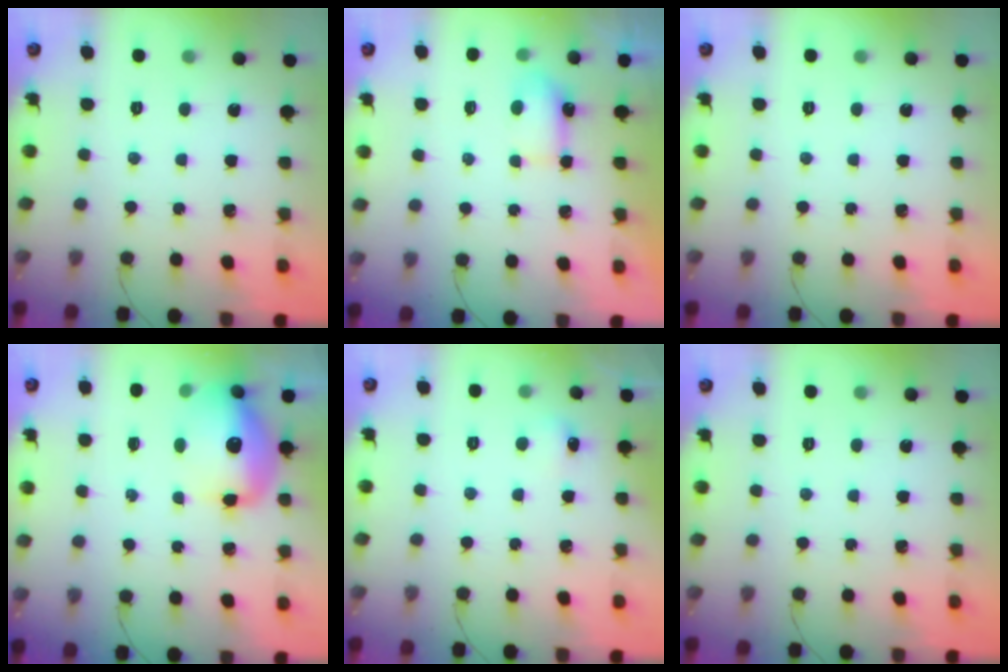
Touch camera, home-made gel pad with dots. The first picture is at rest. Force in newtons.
{"total": 4.2, "press": 4.0, "slide": 1.0}
{"total": 0.0}
{"total": 13.4, "press": 13.1, "slide": 2.9}
{"total": 4.3, "press": 4.1, "slide": 1.0}
{"total": 0.0}